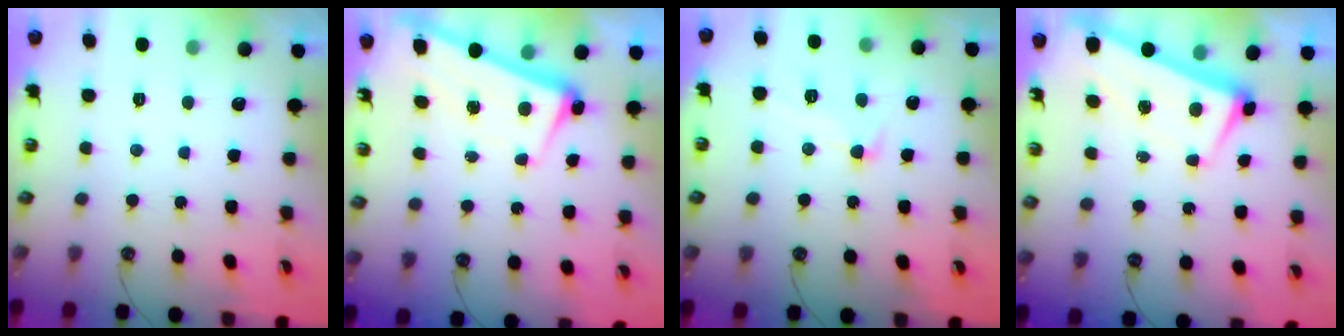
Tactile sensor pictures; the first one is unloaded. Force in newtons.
{"total": 2.3, "press": 2.2, "slide": 0.9}
{"total": 0.9, "press": 0.2, "slide": 0.9}
{"total": 1.6, "press": 0.6, "slide": 1.4}